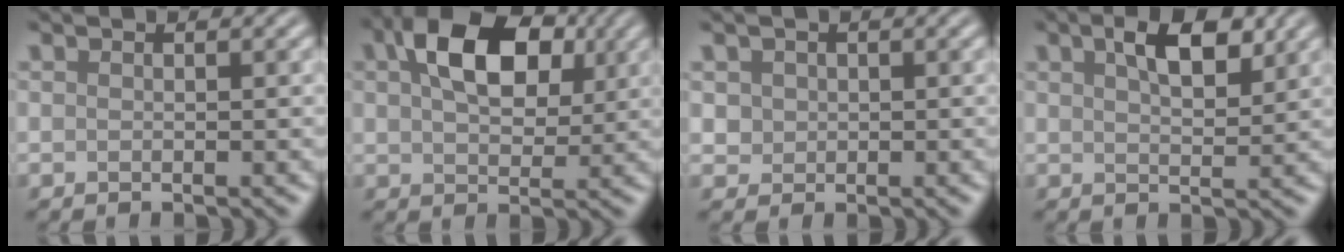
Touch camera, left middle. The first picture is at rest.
{"total": 8.8, "force": [2.9, 5.5, 6.2], "torque": [-0.109, 0.011, 0.040]}
{"total": 1.4, "force": [0.4, 1.3, 0.4], "torque": [-0.010, -0.005, 0.016]}
{"total": 4.2, "force": [2.1, 1.7, 3.3], "torque": [-0.055, 0.004, 0.035]}